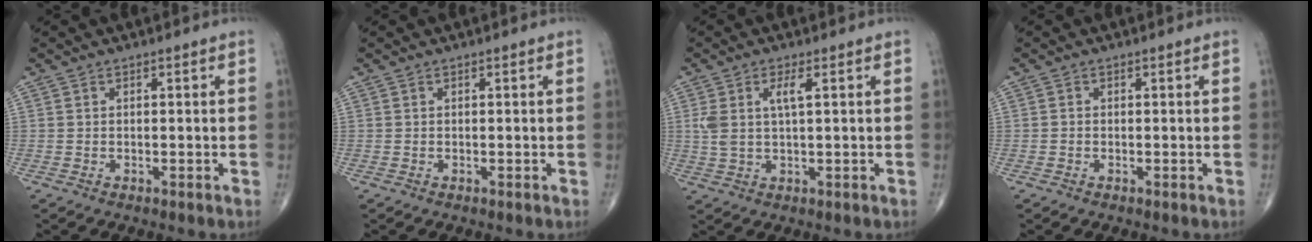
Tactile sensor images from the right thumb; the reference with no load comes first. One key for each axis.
{"total": 0.0}
{"total": 5.1, "fx": 1.5, "fy": 1.6, "fz": 4.6, "tx": -0.109, "ty": 0.001, "tz": 0.034}
{"total": 0.0}